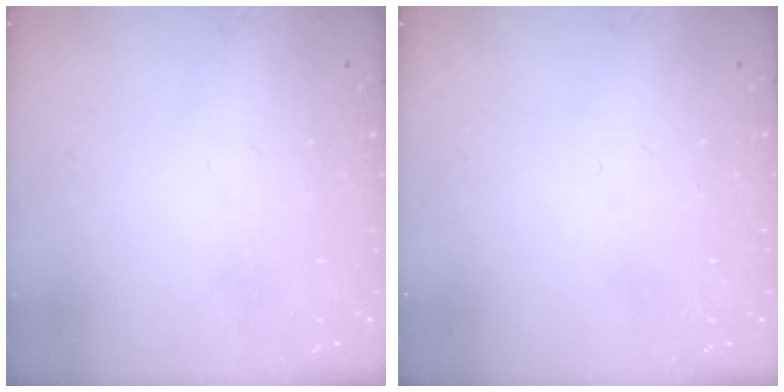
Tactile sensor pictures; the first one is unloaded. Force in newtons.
{"total": 0.0}